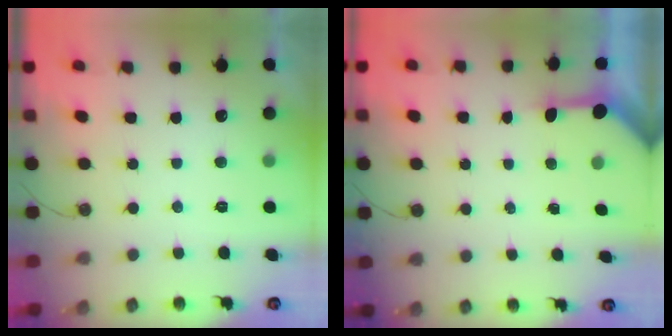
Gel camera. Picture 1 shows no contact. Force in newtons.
{"total": 3.4, "press": 3.4, "slide": 0.3}